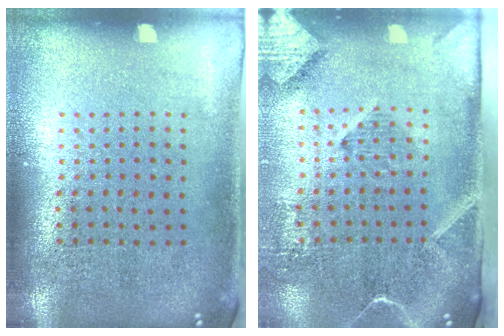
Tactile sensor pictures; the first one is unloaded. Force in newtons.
{"total": 2.9, "press": 2.2, "slide": 2.0}